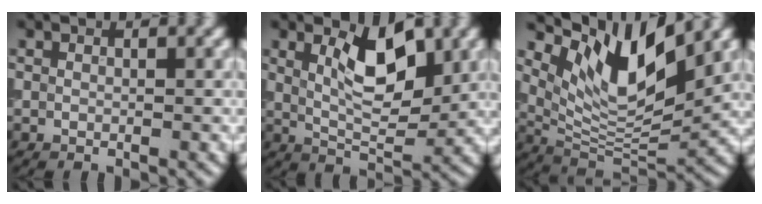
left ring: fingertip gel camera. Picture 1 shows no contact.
{"total": 5.2, "force": [1.9, 2.1, 4.4], "torque": [-0.073, -0.002, 0.032]}
{"total": 9.1, "force": [5.1, 3.2, 6.9], "torque": [-0.125, -0.011, 0.098]}